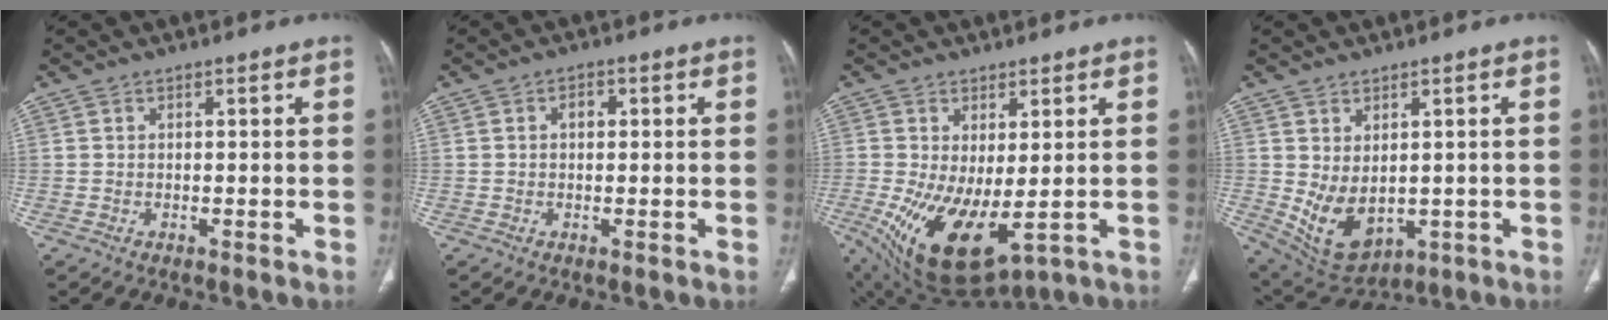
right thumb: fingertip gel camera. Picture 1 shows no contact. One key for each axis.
{"total": 2.0, "fx": 0.3, "fy": 1.4, "fz": 1.4, "tx": -0.019, "ty": 0.009, "tz": 0.004}
{"total": 13.4, "fx": -2.4, "fy": 6.0, "fz": 11.7, "tx": -0.218, "ty": -0.024, "tz": -0.012}
{"total": 9.3, "fx": -0.4, "fy": 5.9, "fz": 7.1, "tx": -0.112, "ty": -0.009, "tz": 0.024}